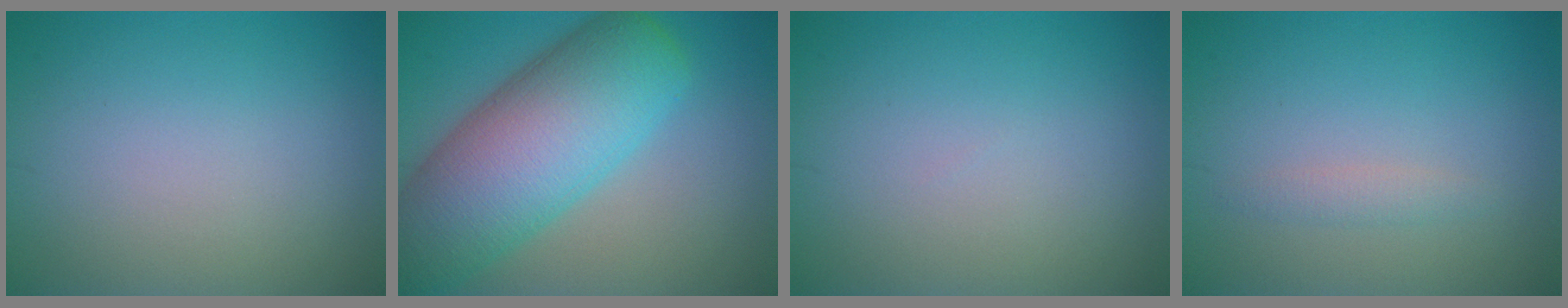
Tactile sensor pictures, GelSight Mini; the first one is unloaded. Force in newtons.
{"total": 12.2, "press": 12.2, "slide": 0.6}
{"total": 0.0}
{"total": 1.1, "press": 1.1, "slide": 0.1}